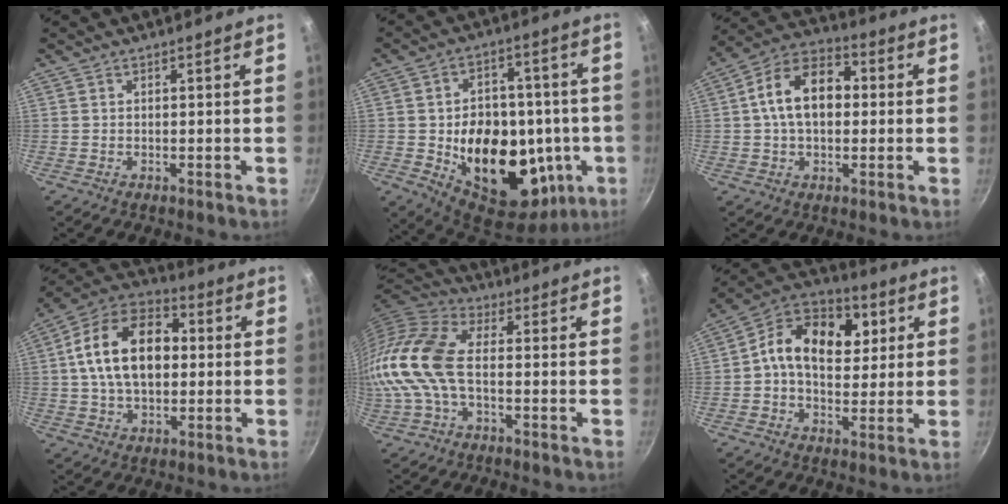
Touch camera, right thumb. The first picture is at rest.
{"total": 25.8, "force": [-3.8, 17.0, 19.0], "torque": [-0.250, 0.008, -0.038]}
{"total": 14.0, "force": [1.2, 9.3, 10.4], "torque": [-0.144, 0.031, 0.002]}
{"total": 18.4, "force": [1.7, 12.0, 13.9], "torque": [-0.207, 0.030, 0.014]}
{"total": 14.6, "force": [-1.4, 7.8, 12.2], "torque": [-0.251, 0.027, -0.047]}
{"total": 16.6, "force": [3.5, 11.4, 11.5], "torque": [-0.153, 0.010, 0.033]}